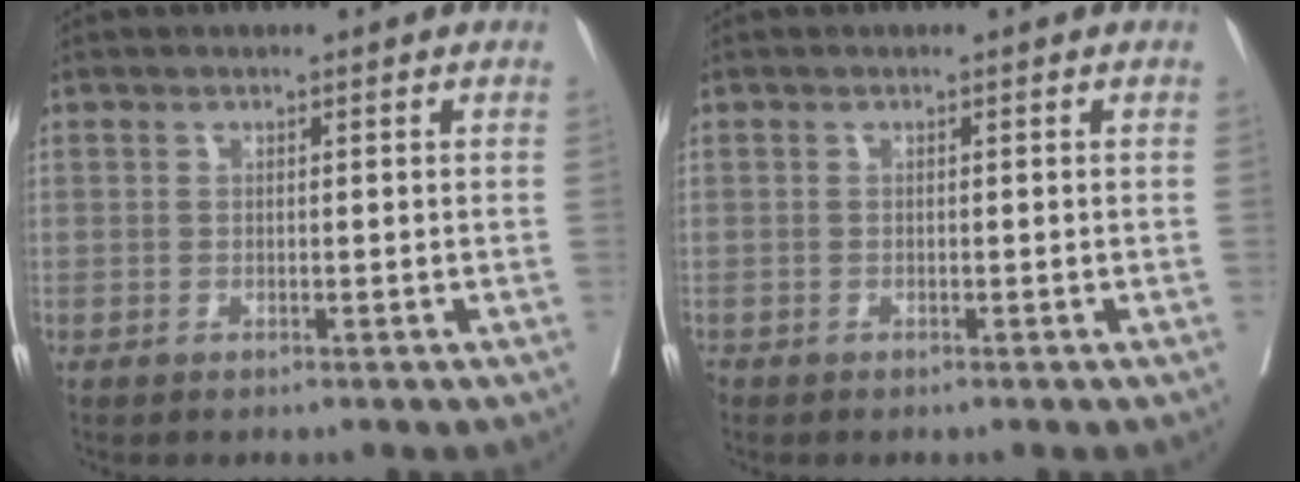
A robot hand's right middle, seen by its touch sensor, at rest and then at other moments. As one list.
[{"total": 0.6, "force": [-0.5, 0.3, 0.1], "torque": [-0.007, 0.000, -0.012]}]